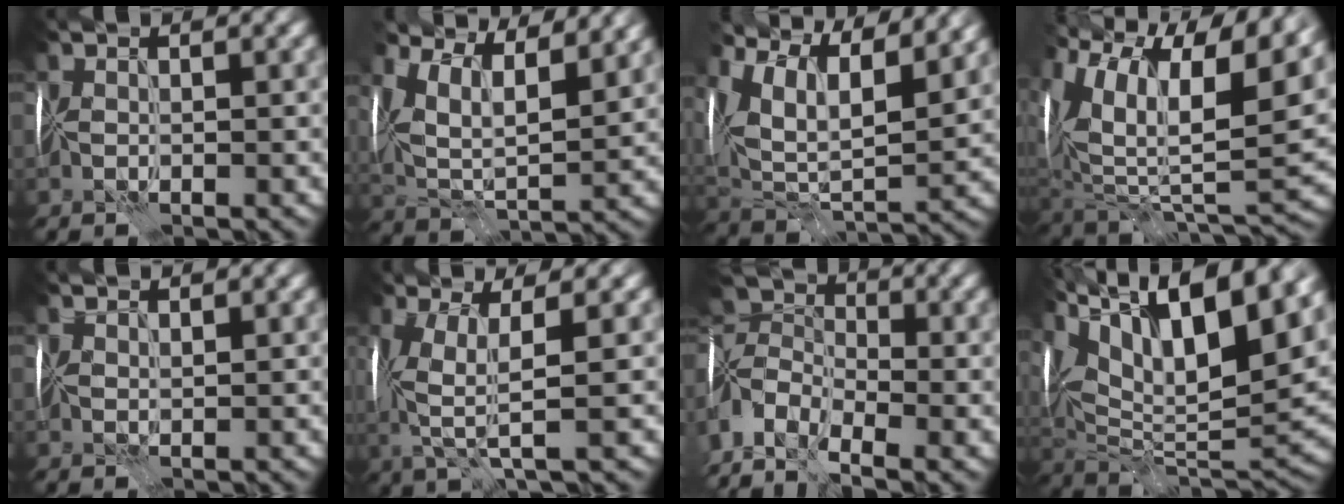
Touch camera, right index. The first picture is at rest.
{"total": 8.8, "force": [5.9, 3.8, 5.3], "torque": [-0.096, 0.007, 0.096]}
{"total": 11.7, "force": [7.2, 5.3, 7.6], "torque": [-0.143, 0.014, 0.126]}
{"total": 15.7, "force": [8.6, 6.9, 11.2], "torque": [-0.194, 0.037, 0.154]}
{"total": 1.9, "force": [1.8, 0.4, 0.6], "torque": [-0.016, 0.007, 0.030]}
{"total": 5.4, "force": [0.3, 1.5, 5.2], "torque": [-0.130, 0.003, 0.006]}
{"total": 8.4, "force": [-3.8, 4.9, 5.6], "torque": [-0.120, 0.008, -0.098]}
{"total": 18.2, "force": [9.1, 7.0, 14.1], "torque": [-0.237, 0.048, 0.149]}